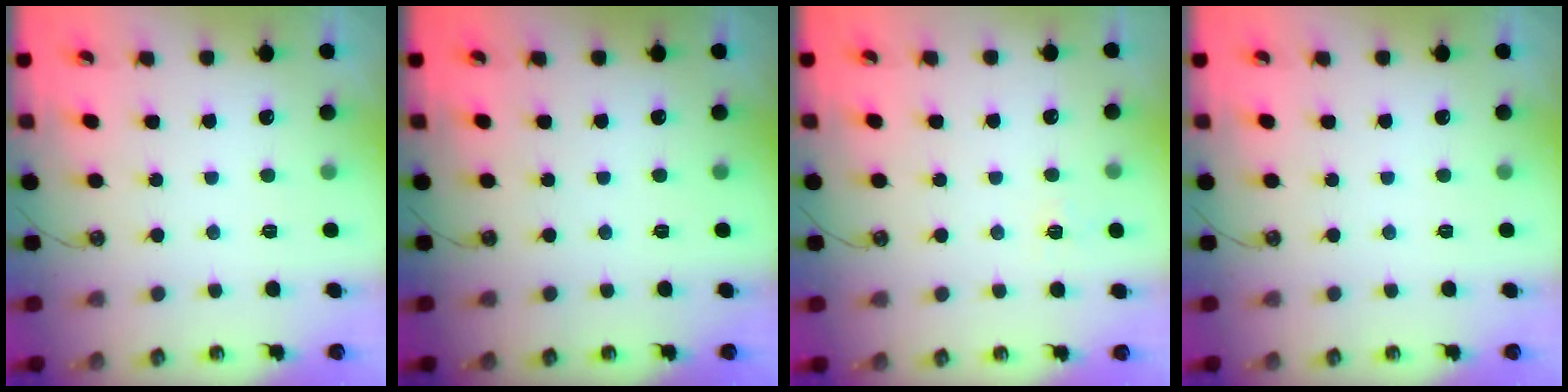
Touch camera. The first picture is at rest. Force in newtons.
{"total": 0.0}
{"total": 3.4, "press": 3.4, "slide": 0.4}
{"total": 0.0}